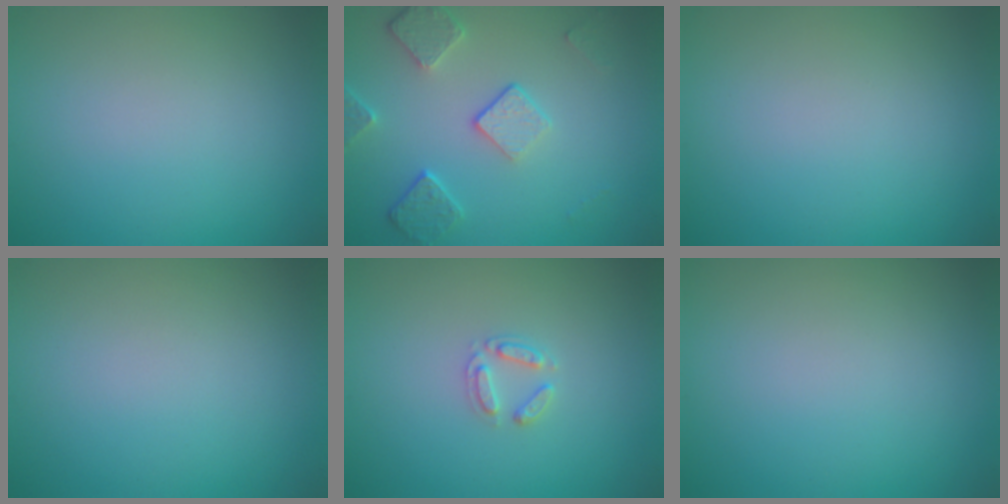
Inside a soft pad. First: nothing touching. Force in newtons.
{"total": 4.1, "press": 3.2, "slide": 2.6}
{"total": 0.0}
{"total": 0.0}
{"total": 1.7, "press": 1.7, "slide": 0.2}
{"total": 0.0}